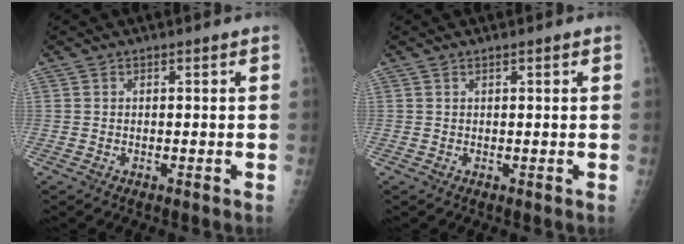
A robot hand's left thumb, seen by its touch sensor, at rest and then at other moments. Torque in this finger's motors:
{"motor_torque": [-0.15, -0.12, -0.10, -0.01, -0.04]}